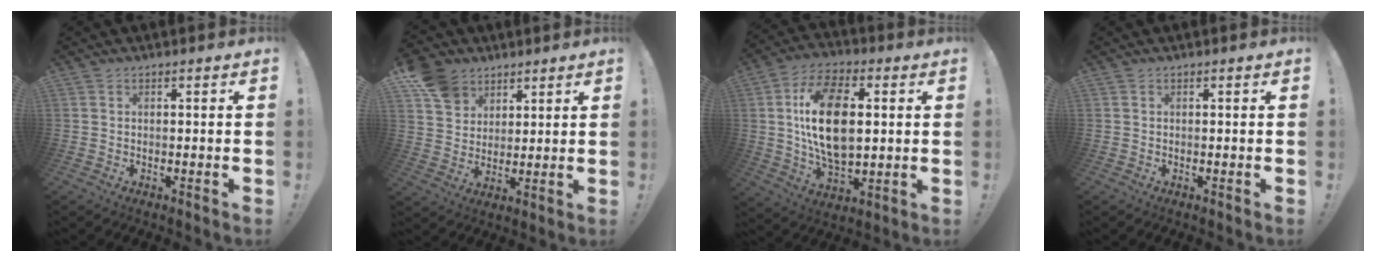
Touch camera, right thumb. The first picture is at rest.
{"total": 10.3, "force": [6.0, 7.8, 3.2], "torque": [-0.047, -0.035, 0.121]}
{"total": 19.1, "force": [2.4, 10.9, 15.5], "torque": [-0.287, 0.001, 0.036]}
{"total": 0.0}